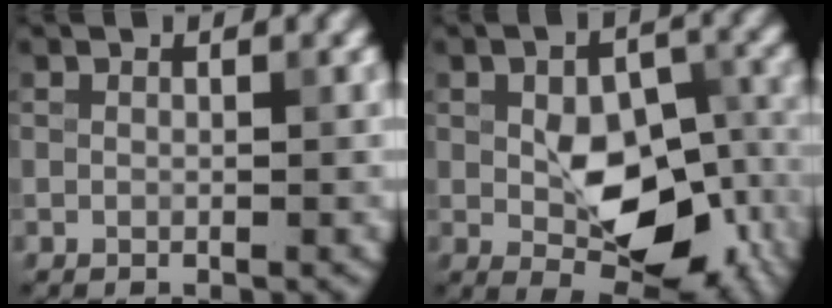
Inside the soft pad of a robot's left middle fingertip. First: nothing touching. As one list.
[{"total": 9.7, "force": [-1.8, 5.7, 7.7], "torque": [-0.126, -0.006, -0.022]}]